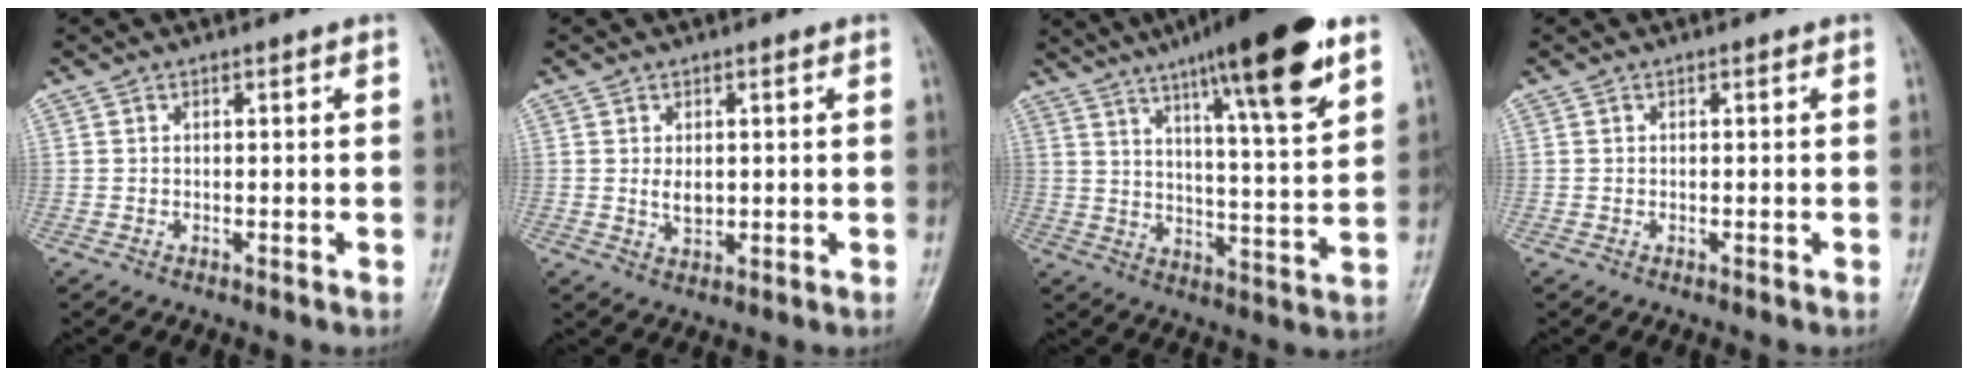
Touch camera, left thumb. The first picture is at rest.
{"total": 2.7, "force": [0.4, 1.7, 2.0], "torque": [-0.024, -0.007, 0.013]}
{"total": 19.9, "force": [12.1, 2.9, 15.6], "torque": [-0.218, -0.045, 0.187]}
{"total": 0.0}